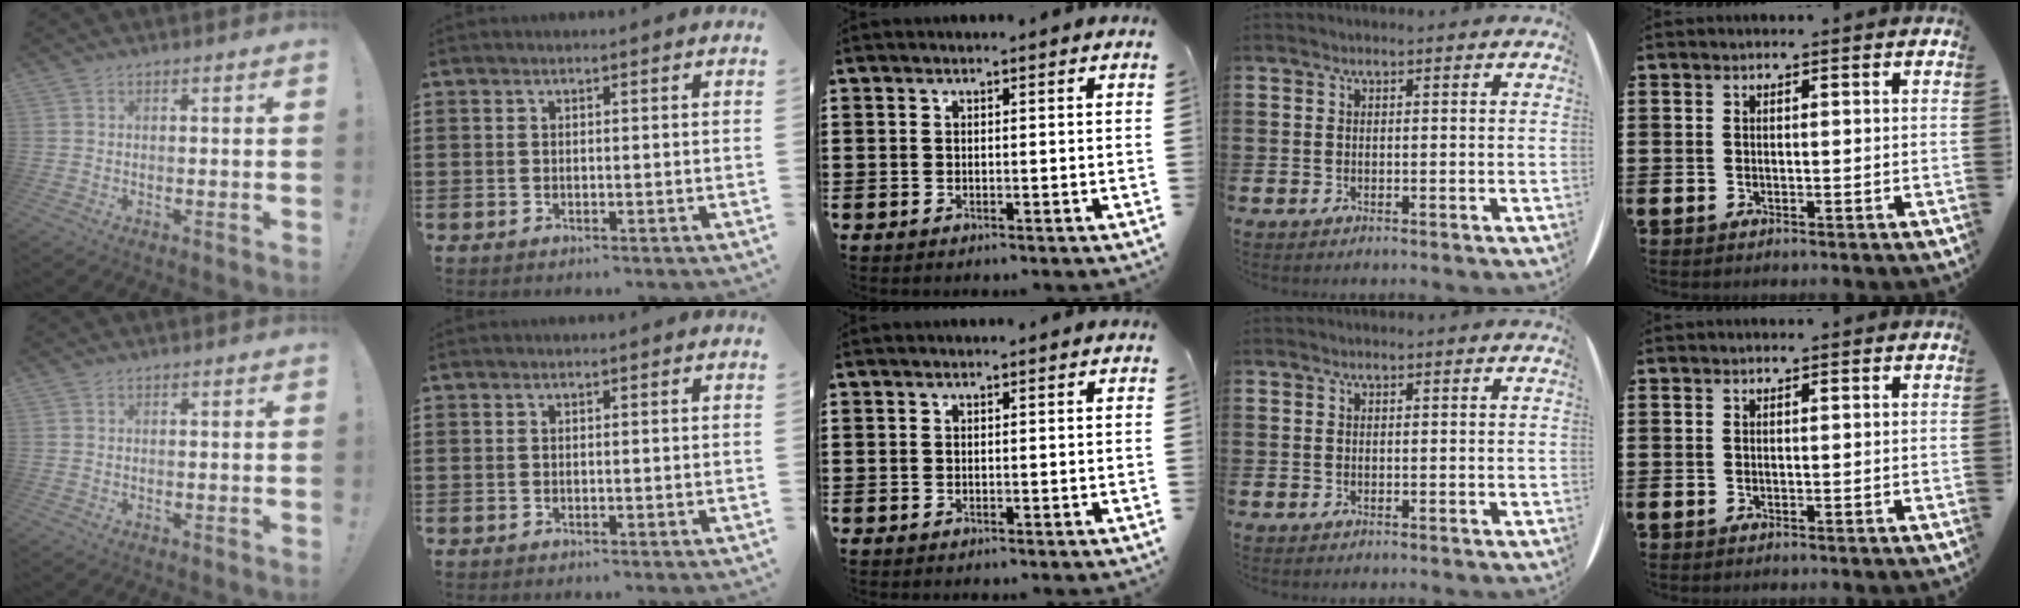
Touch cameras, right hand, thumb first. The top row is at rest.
{}